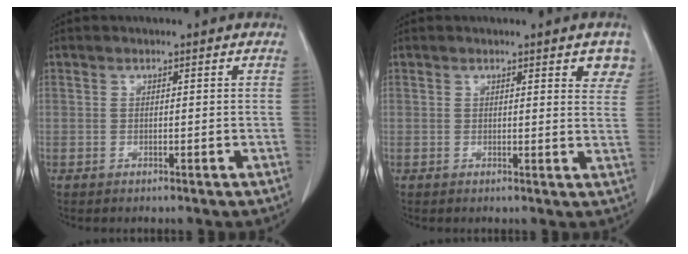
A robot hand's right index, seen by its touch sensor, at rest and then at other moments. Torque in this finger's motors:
{"motor_torque": [0.09, 0.13, 0.03, 0.00]}